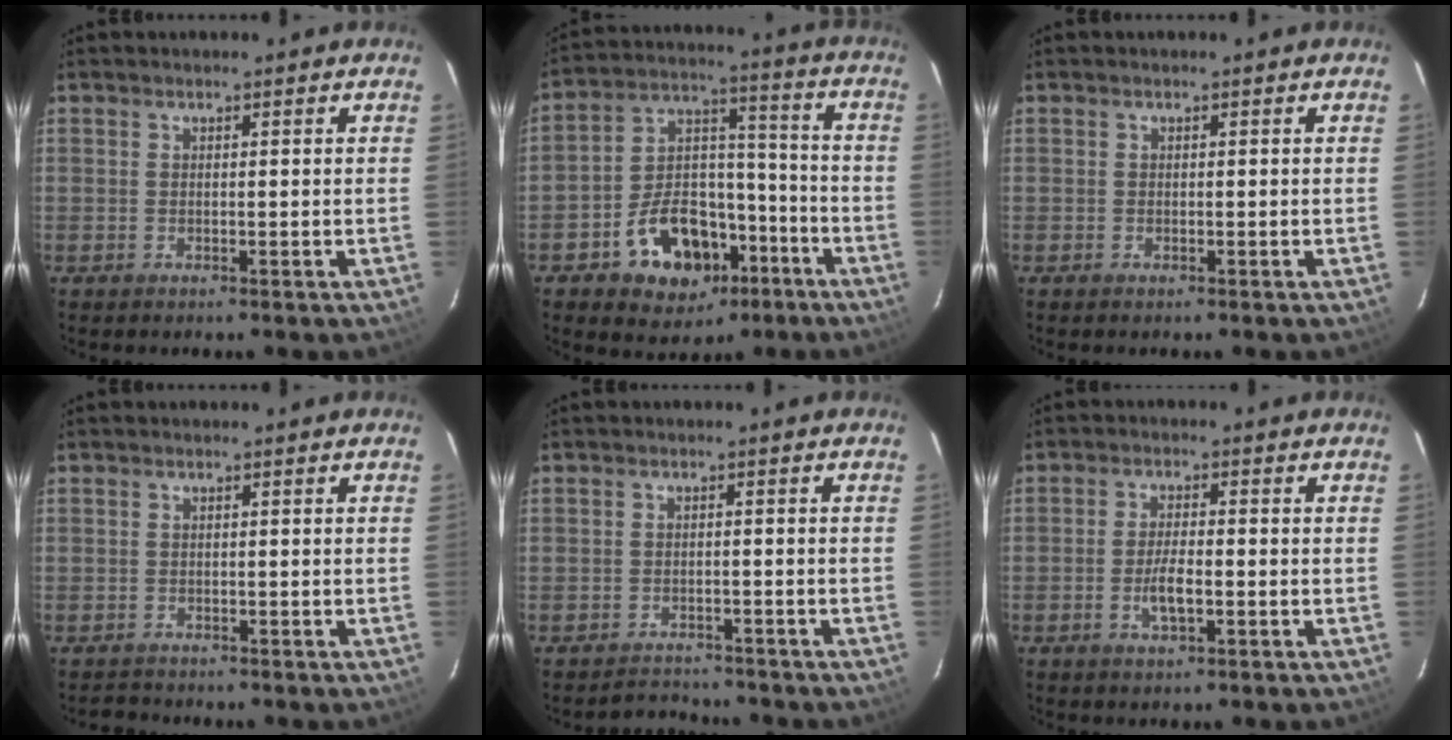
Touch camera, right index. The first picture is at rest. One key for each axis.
{"total": 15.8, "fx": -8.3, "fy": 10.6, "fz": 8.3, "tx": -0.161, "ty": 0.045, "tz": -0.112}
{"total": 0.0}
{"total": 1.7, "fx": -1.5, "fy": 0.9, "fz": -0.3, "tx": 0.002, "ty": 0.006, "tz": -0.025}
{"total": 3.8, "fx": -3.3, "fy": 1.8, "fz": -0.4, "tx": 0.001, "ty": 0.018, "tz": -0.055}
{"total": 4.4, "fx": -1.5, "fy": 1.2, "fz": 3.9, "tx": -0.079, "ty": 0.000, "tz": -0.024}